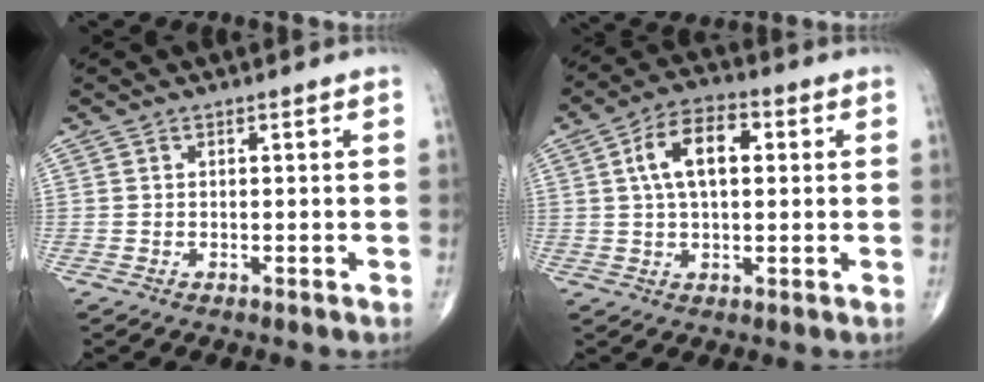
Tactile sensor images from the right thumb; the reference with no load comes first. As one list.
[{"total": 9.7, "force": [2.0, 5.1, 8.0], "torque": [-0.137, 0.019, 0.029]}]